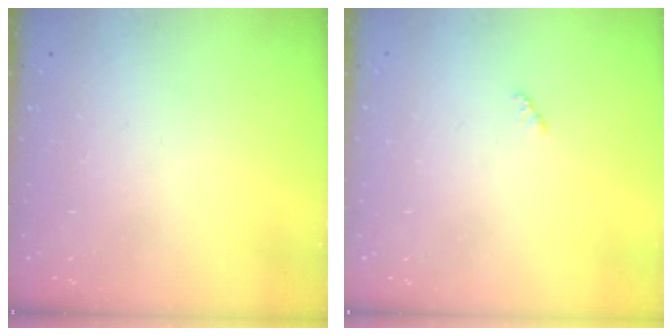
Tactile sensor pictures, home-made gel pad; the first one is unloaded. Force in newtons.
{"total": 2.8, "press": 2.8, "slide": 0.4}